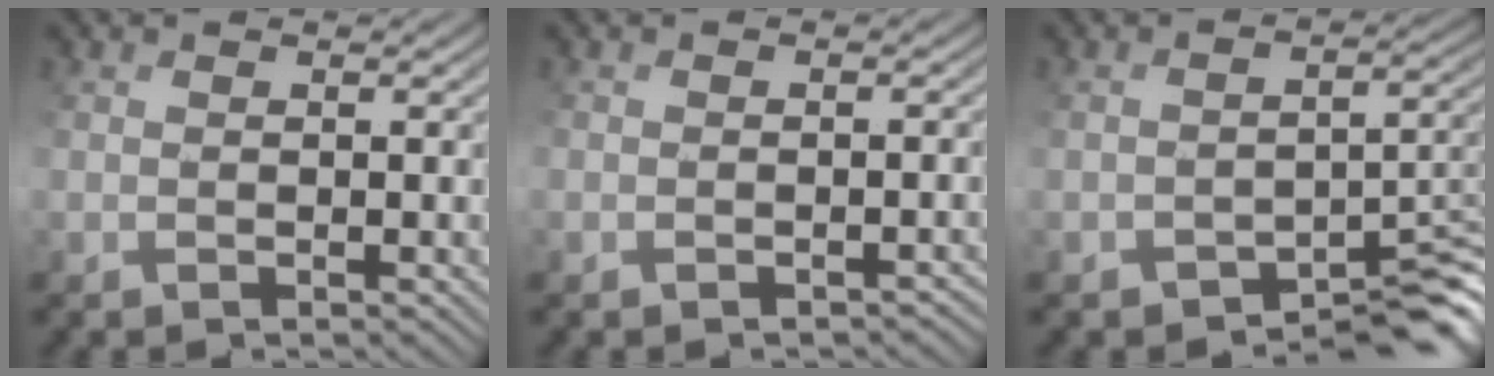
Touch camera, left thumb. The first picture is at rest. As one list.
[{"total": 2.1, "force": [-1.7, 1.1, 0.4], "torque": [0.011, -0.004, -0.025]}, {"total": 6.0, "force": [-4.5, 2.5, 3.2], "torque": [-0.027, -0.017, -0.068]}]